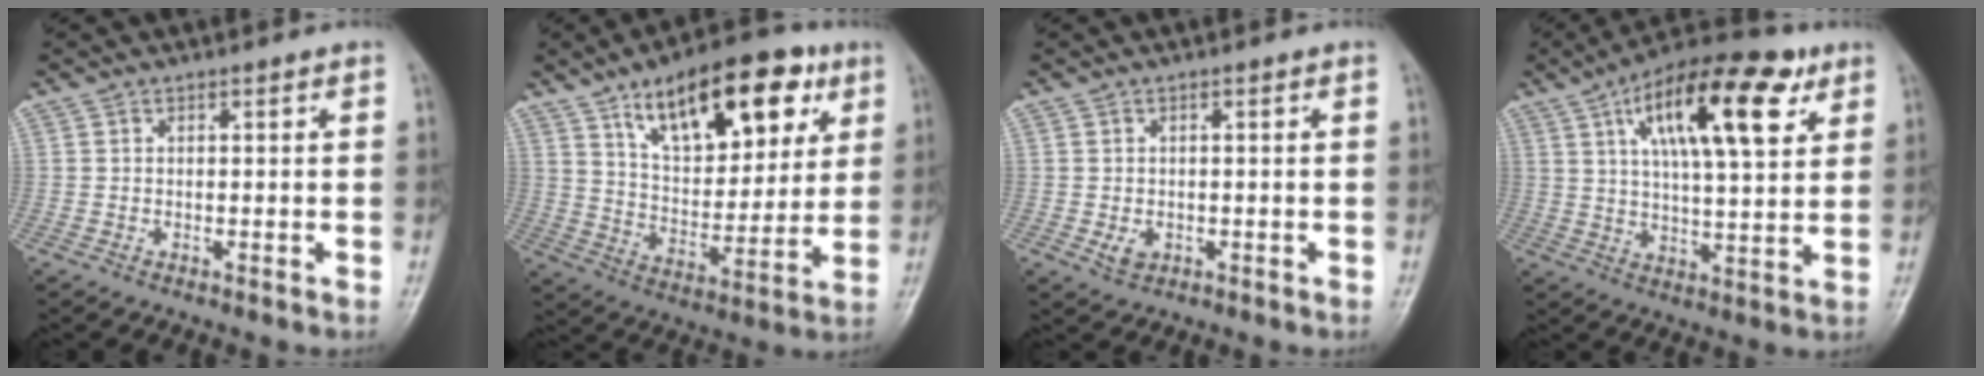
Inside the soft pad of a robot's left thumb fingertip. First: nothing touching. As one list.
[{"total": 21.6, "force": [10.8, 10.3, 15.6], "torque": [-0.191, -0.032, 0.178]}, {"total": 2.6, "force": [-0.6, 2.0, 1.5], "torque": [-0.019, 0.000, -0.005]}, {"total": 19.9, "force": [8.5, 7.3, 16.4], "torque": [-0.242, -0.011, 0.132]}]